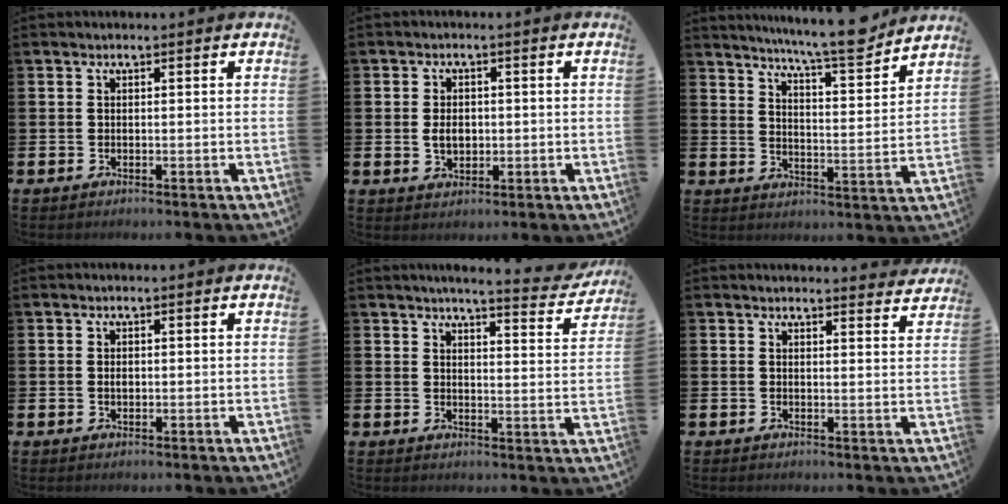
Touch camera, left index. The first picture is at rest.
{"total": 3.1, "force": [0.0, 2.2, 2.2], "torque": [-0.024, 0.000, -0.006]}
{"total": 9.0, "force": [8.3, 0.3, 3.6], "torque": [-0.070, -0.053, 0.142]}
{"total": 0.8, "force": [0.1, 0.5, 0.7], "torque": [-0.010, 0.003, 0.000]}
{"total": 4.6, "force": [4.4, 0.0, 1.3], "torque": [-0.025, -0.033, 0.071]}
{"total": 2.6, "force": [2.6, 0.1, -0.1], "torque": [0.009, -0.020, 0.045]}